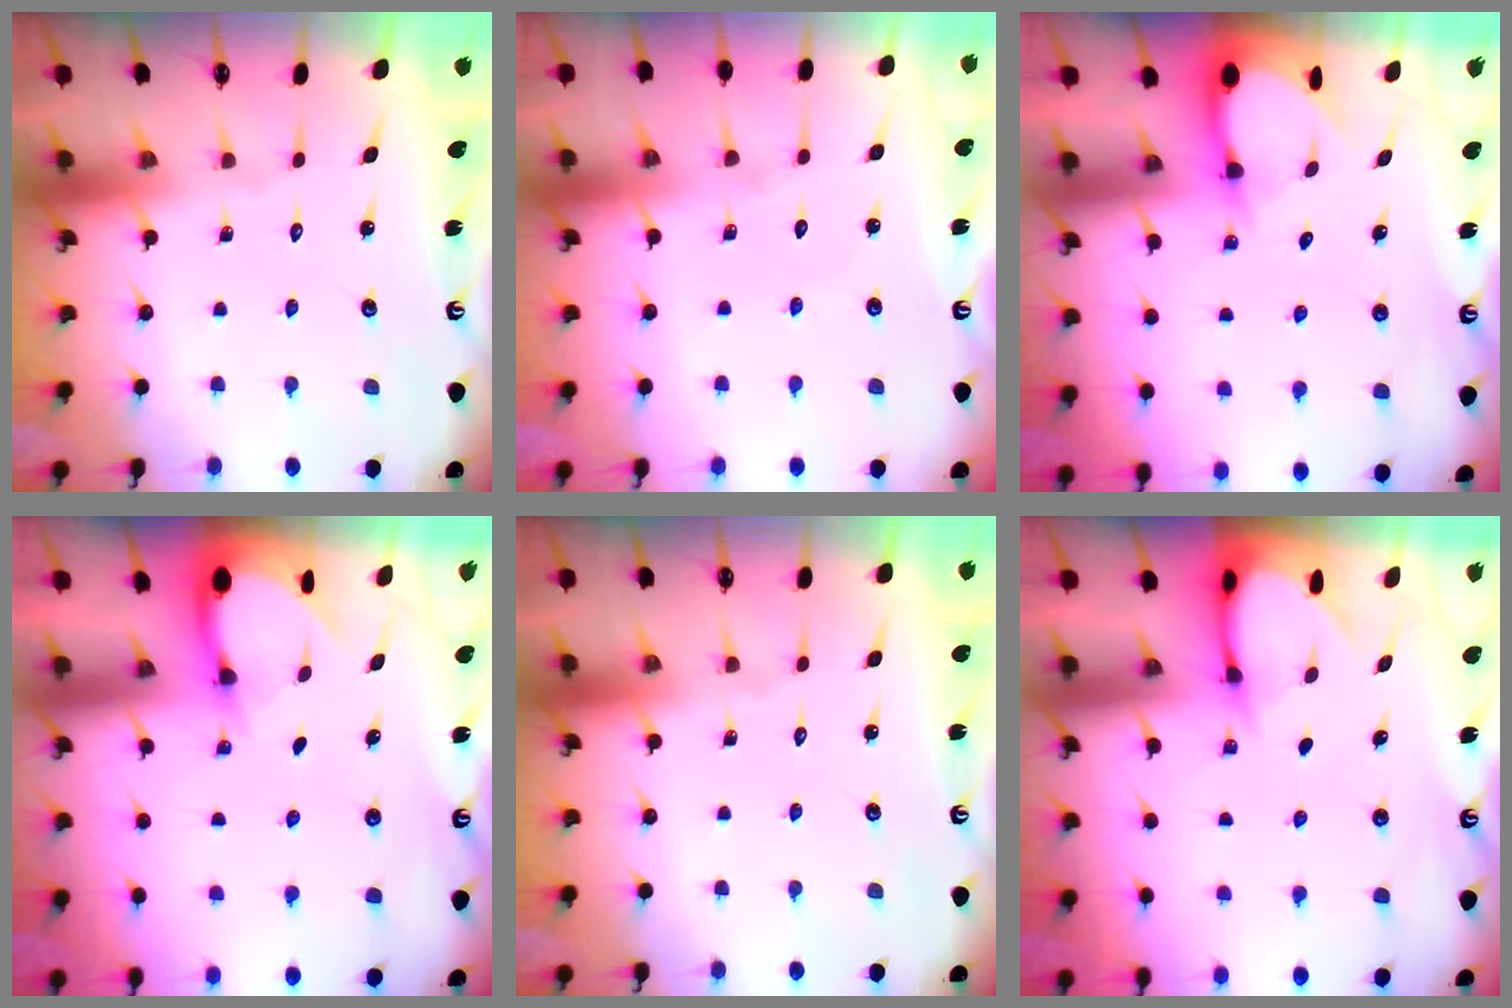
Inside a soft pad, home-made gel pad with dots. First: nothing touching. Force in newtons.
{"total": 2.9, "press": 2.9, "slide": 0.3}
{"total": 3.4, "press": 3.4, "slide": 0.3}
{"total": 3.3, "press": 3.3, "slide": 0.3}
{"total": 0.0}
{"total": 3.7, "press": 3.7, "slide": 0.3}